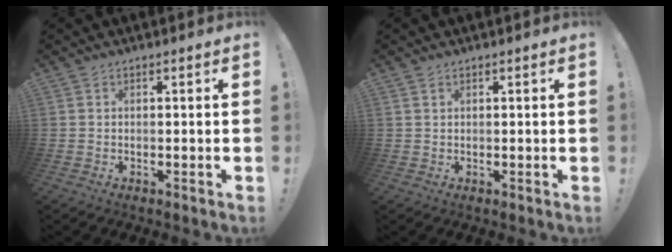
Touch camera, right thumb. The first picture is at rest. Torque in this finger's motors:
{"motor_torque": [0.04, -0.12, 0.16, -0.25, 0.08]}